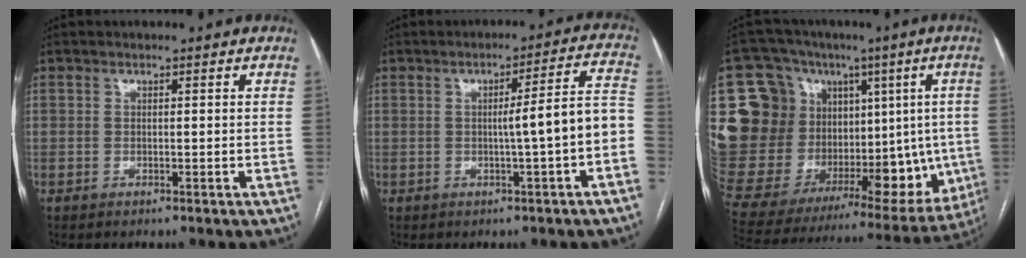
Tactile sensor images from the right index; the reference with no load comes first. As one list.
[{"total": 8.1, "force": [-1.6, -0.5, 7.9], "torque": [-0.100, 0.026, -0.023]}, {"total": 34.8, "force": [3.4, 23.6, 25.4], "torque": [-0.463, 0.112, 0.089]}]